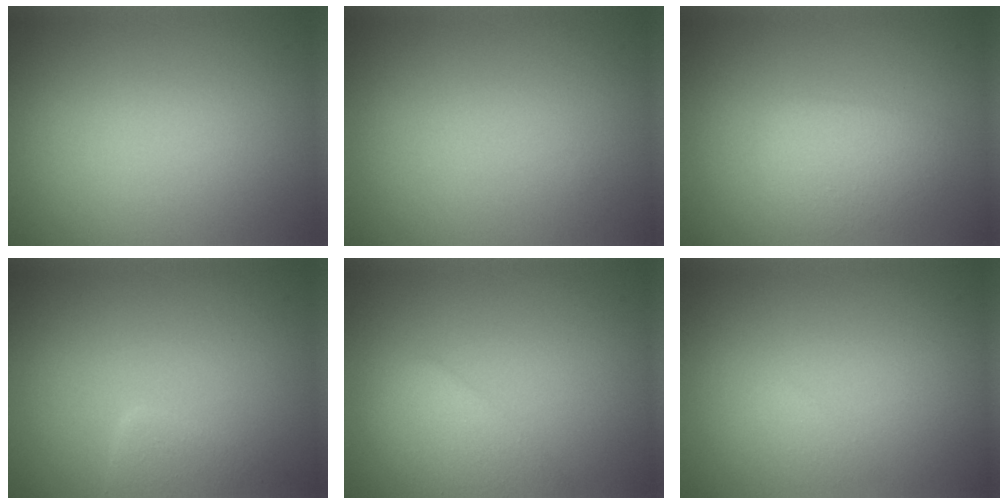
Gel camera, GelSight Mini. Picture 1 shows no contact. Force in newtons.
{"total": 0.0}
{"total": 2.5, "press": 2.5, "slide": 0.1}
{"total": 1.9, "press": 1.9, "slide": 0.2}
{"total": 3.8, "press": 3.8, "slide": 0.2}
{"total": 0.9, "press": 0.9, "slide": 0.0}